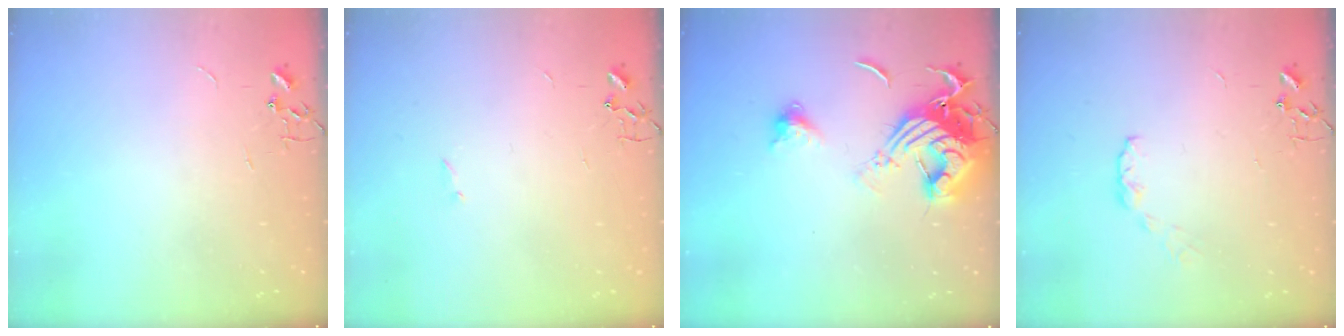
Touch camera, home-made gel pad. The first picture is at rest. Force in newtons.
{"total": 0.8, "press": 0.8, "slide": 0.2}
{"total": 15.6, "press": 15.4, "slide": 1.9}
{"total": 4.2, "press": 4.1, "slide": 0.7}